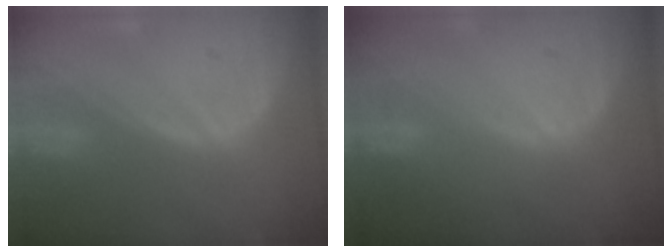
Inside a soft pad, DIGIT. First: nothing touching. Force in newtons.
{"total": 0.0}